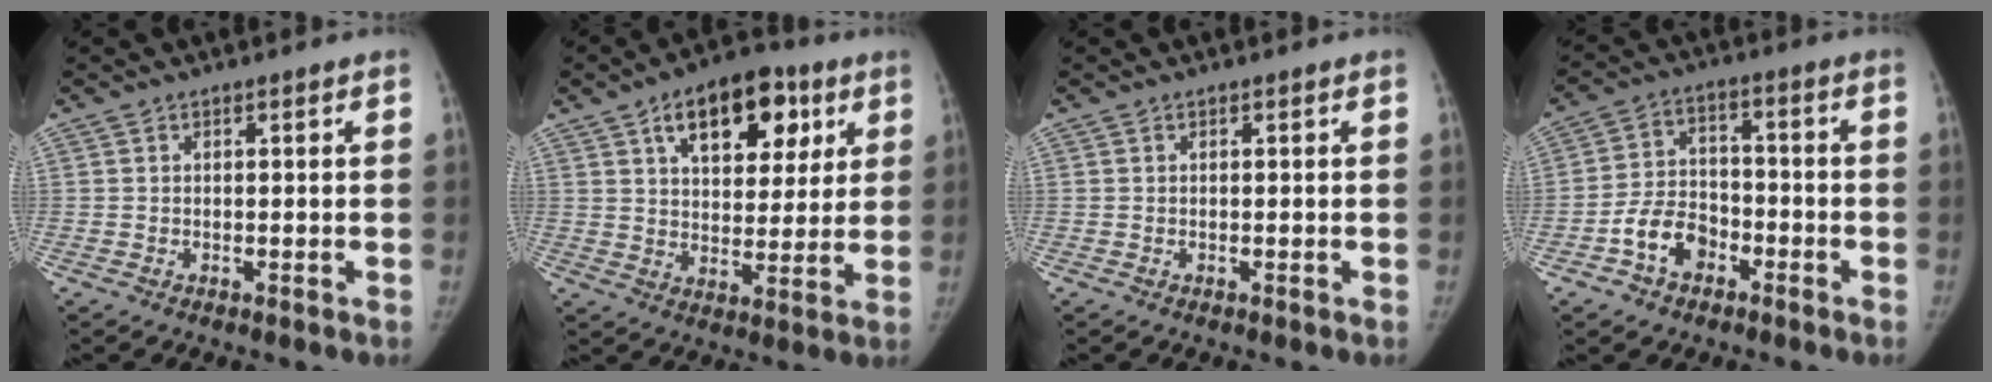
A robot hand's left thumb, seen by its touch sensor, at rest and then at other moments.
{"total": 16.5, "force": [7.6, 9.4, 11.2], "torque": [-0.116, -0.010, 0.115]}
{"total": 0.0}
{"total": 8.5, "force": [-4.2, 5.9, 4.4], "torque": [-0.064, 0.034, -0.078]}